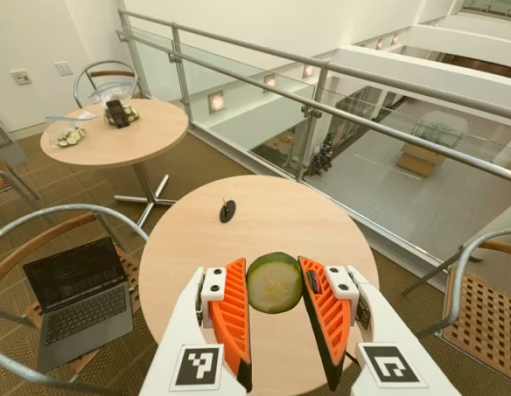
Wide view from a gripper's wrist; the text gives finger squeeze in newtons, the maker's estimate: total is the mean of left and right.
{"total": 7.9, "left": 8.2, "right": 7.6}